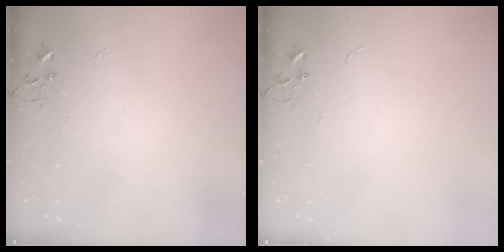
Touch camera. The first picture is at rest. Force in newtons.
{"total": 0.0}